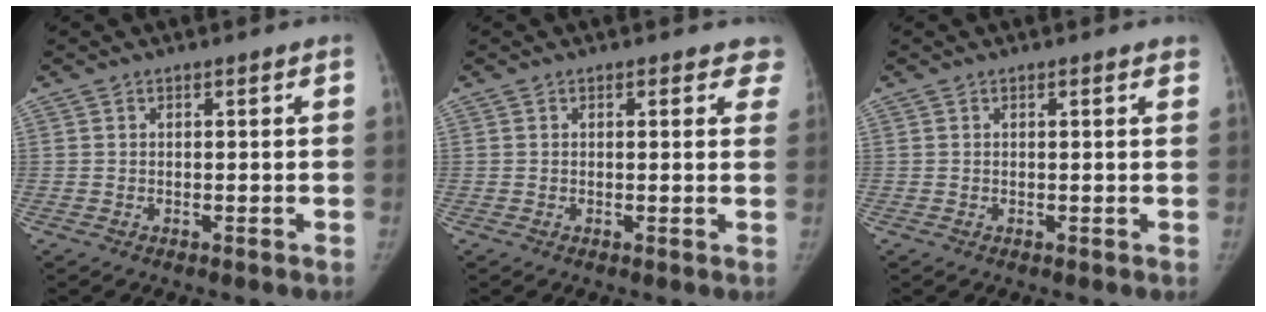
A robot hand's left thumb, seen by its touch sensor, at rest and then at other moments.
{"total": 4.0, "force": [2.8, 1.9, 2.2], "torque": [0.010, -0.006, 0.018]}
{"total": 1.4, "force": [0.9, 0.3, 0.9], "torque": [-0.008, 0.003, 0.009]}